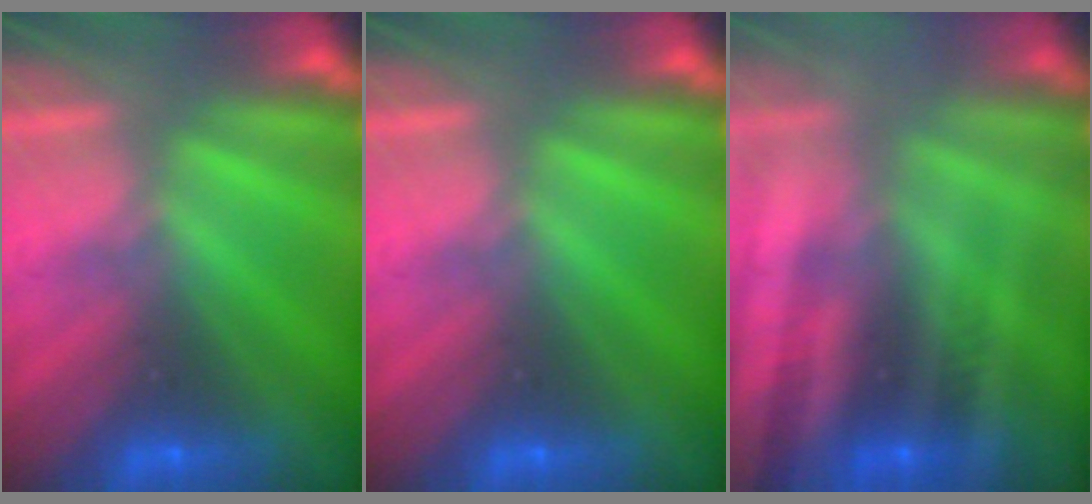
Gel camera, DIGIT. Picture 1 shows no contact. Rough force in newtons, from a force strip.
{"total": 0.0}
{"total": 3.6}